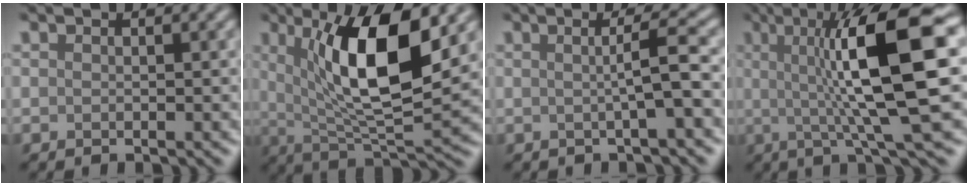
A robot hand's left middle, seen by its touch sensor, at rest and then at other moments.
{"total": 10.1, "force": [3.0, 2.9, 9.1], "torque": [-0.146, -0.014, 0.058]}
{"total": 3.5, "force": [0.0, 0.5, 3.5], "torque": [-0.055, 0.005, -0.007]}
{"total": 12.3, "force": [1.8, 2.5, 11.9], "torque": [-0.163, 0.011, 0.028]}